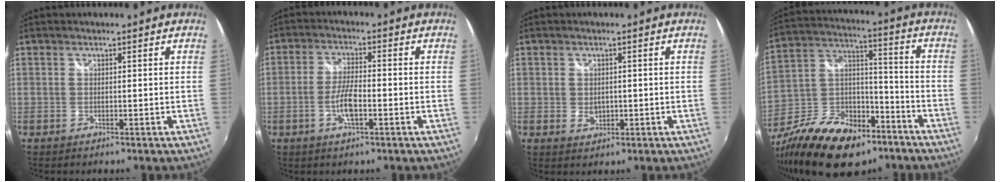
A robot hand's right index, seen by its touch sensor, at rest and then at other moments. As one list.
[{"total": 5.7, "force": [-2.1, 1.5, 5.1], "torque": [-0.106, -0.001, -0.039]}, {"total": 2.5, "force": [-0.3, 2.0, 1.3], "torque": [-0.021, -0.002, -0.003]}, {"total": 23.5, "force": [-14.8, 12.5, 13.3], "torque": [-0.286, 0.003, -0.242]}]